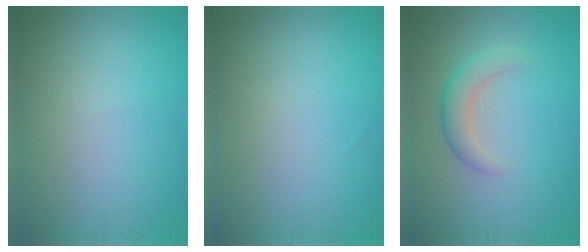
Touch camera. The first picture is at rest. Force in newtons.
{"total": 0.0}
{"total": 2.1, "press": 2.0, "slide": 0.2}